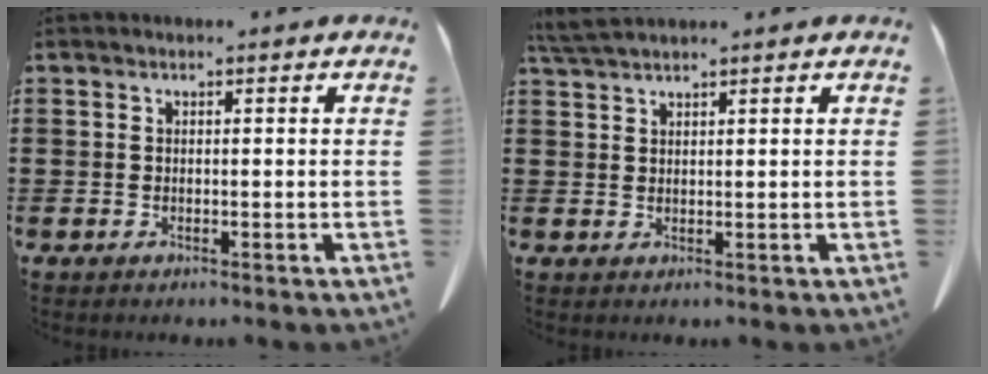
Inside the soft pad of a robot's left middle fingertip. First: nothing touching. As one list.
[{"total": 3.1, "force": [2.8, 0.2, 1.4], "torque": [-0.035, -0.001, 0.054]}]